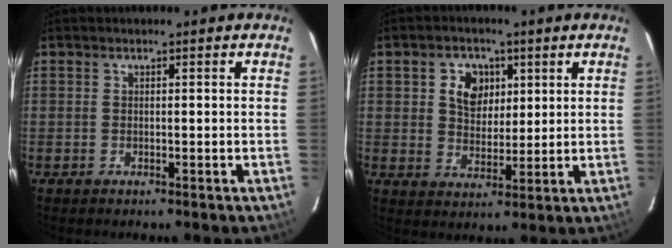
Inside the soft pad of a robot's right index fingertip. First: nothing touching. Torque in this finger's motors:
{"motor_torque": [0.17, 0.09, 0.14, 0.06]}